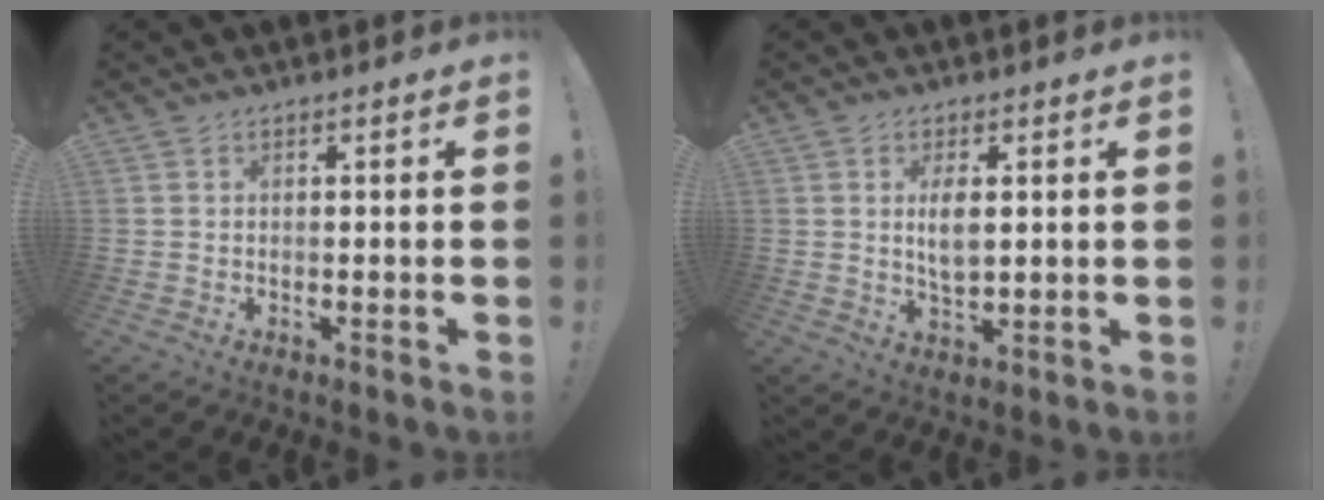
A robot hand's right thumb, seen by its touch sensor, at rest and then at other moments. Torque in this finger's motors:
{"motor_torque": [1.58, 1.46, 0.59, -0.64, 0.09]}